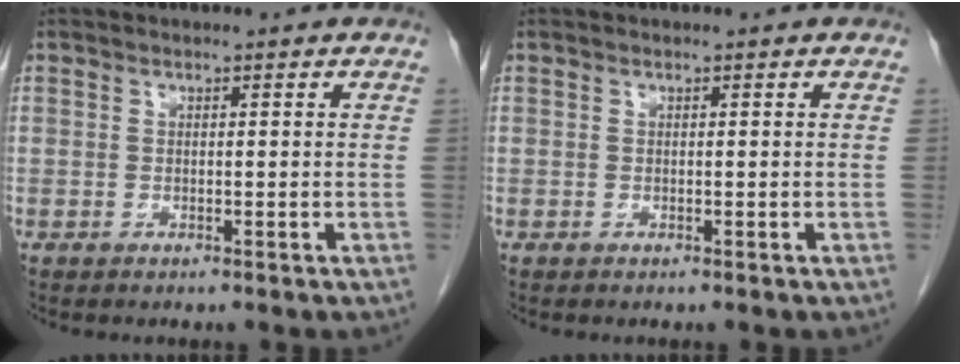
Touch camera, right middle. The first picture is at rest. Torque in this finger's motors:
{"motor_torque": [-0.05, -0.01, 0.00, 0.00]}